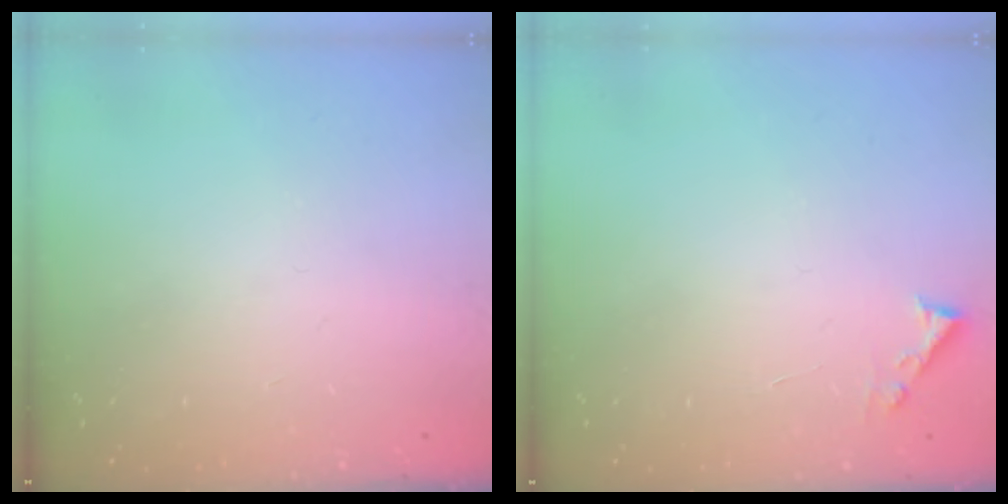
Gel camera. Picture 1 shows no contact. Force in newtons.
{"total": 3.6, "press": 3.6, "slide": 0.5}